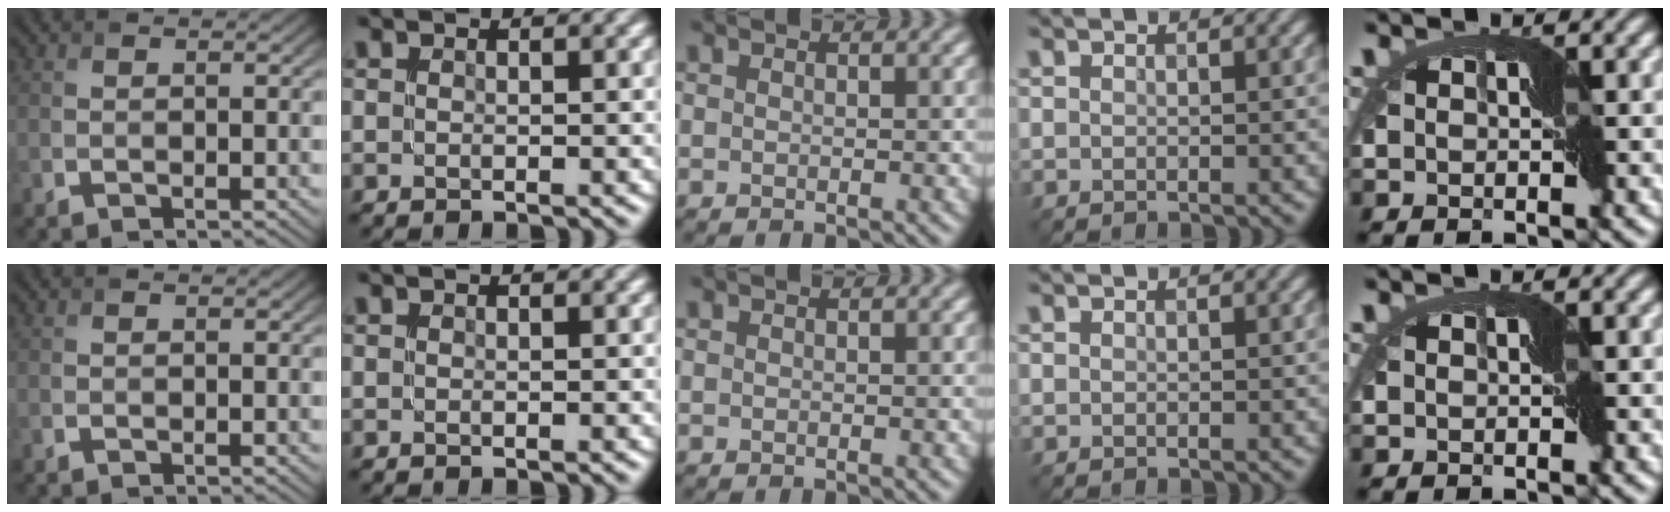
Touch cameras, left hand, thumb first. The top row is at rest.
{}